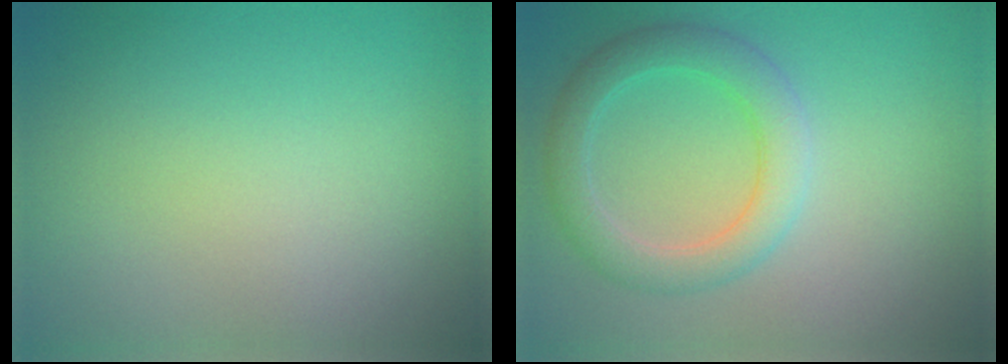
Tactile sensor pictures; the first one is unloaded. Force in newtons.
{"total": 4.0, "press": 4.0, "slide": 0.2}